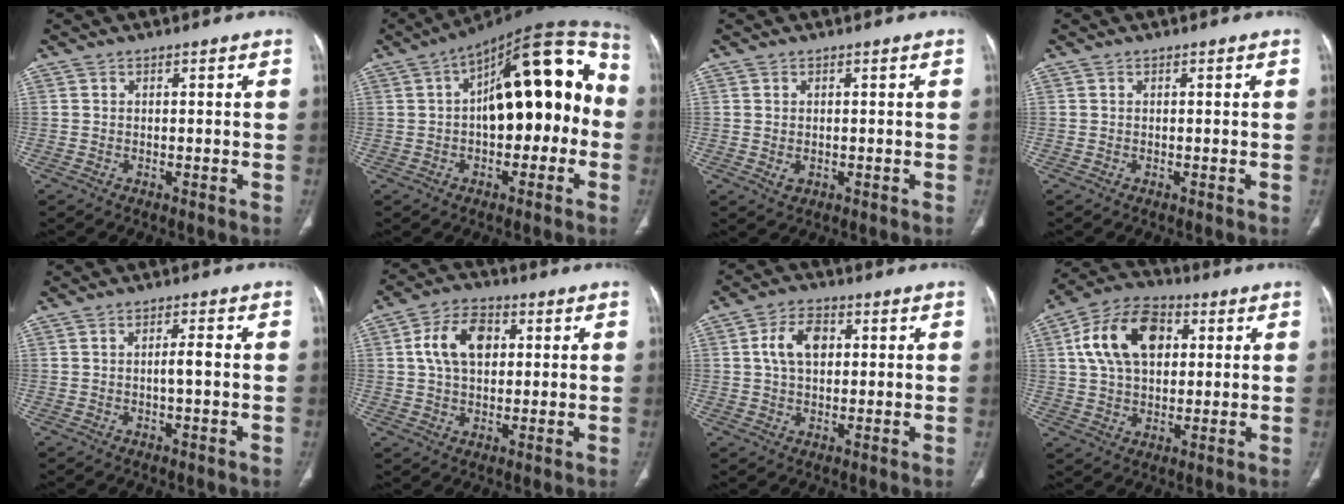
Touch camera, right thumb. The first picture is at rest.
{"total": 22.0, "force": [0.5, 10.5, 19.3], "torque": [-0.246, 0.051, -0.006]}
{"total": 1.8, "force": [-0.2, 1.3, 1.1], "torque": [-0.019, -0.003, 0.003]}
{"total": 0.0}
{"total": 2.4, "force": [-0.3, 0.5, 2.3], "torque": [-0.047, 0.006, -0.005]}
{"total": 10.1, "force": [2.2, 6.8, 7.2], "torque": [-0.116, 0.010, 0.036]}
{"total": 7.2, "force": [1.5, 4.7, 5.2], "torque": [-0.087, 0.010, 0.024]}
{"total": 15.3, "force": [3.9, 9.9, 10.9], "torque": [-0.181, 0.012, 0.064]}